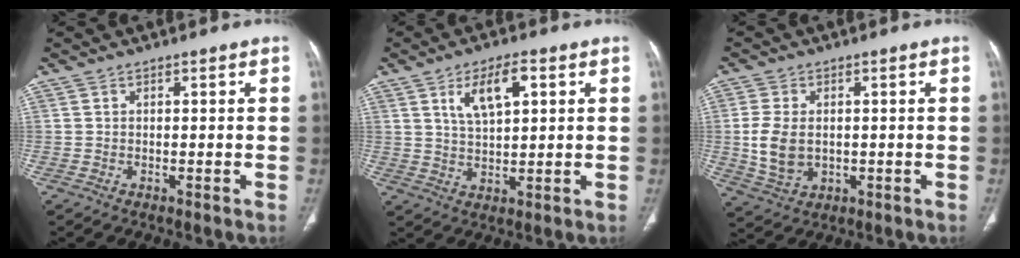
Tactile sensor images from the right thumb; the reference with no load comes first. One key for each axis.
{"total": 7.9, "fx": 3.2, "fy": 3.4, "fz": 6.4, "tx": -0.107, "ty": -0.007, "tz": 0.060}
{"total": 8.0, "fx": -0.1, "fy": 5.5, "fz": 5.8, "tx": -0.112, "ty": -0.007, "tz": 0.006}